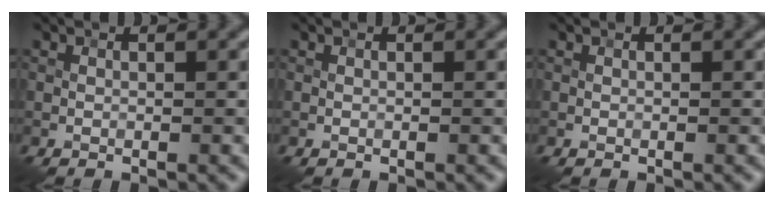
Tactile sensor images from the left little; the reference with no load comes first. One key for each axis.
{"total": 0.0}
{"total": 0.0}